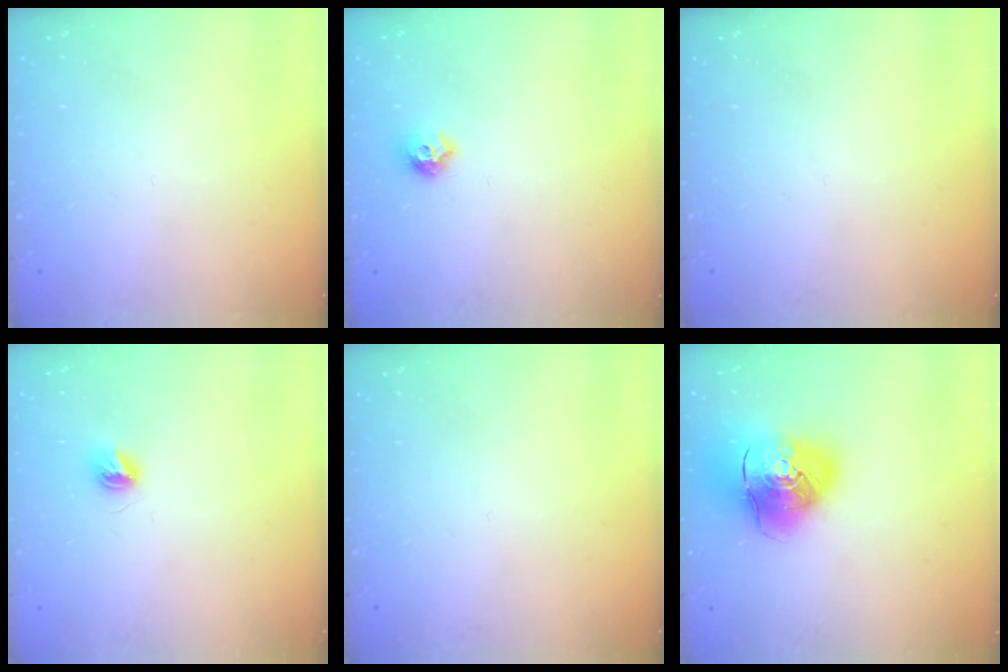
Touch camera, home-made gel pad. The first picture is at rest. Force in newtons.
{"total": 7.3, "press": 7.2, "slide": 0.9}
{"total": 0.0}
{"total": 4.9, "press": 4.9, "slide": 0.4}
{"total": 0.0}
{"total": 17.0, "press": 16.8, "slide": 2.6}